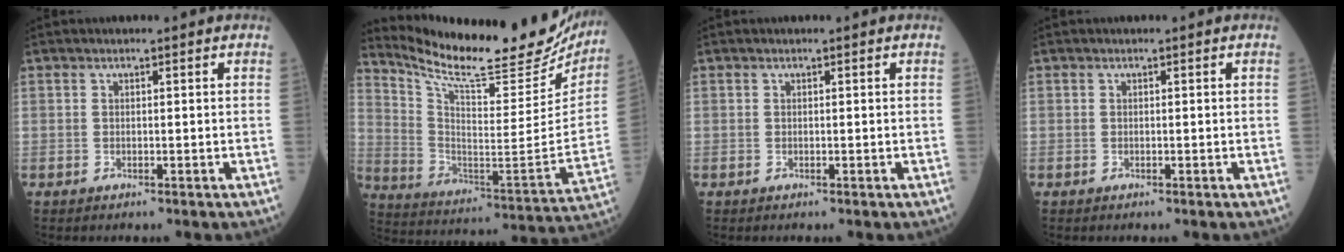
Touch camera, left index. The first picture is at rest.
{"total": 26.7, "force": [23.7, 5.2, 11.1], "torque": [-0.193, -0.068, 0.333]}
{"total": 0.0}
{"total": 0.0}